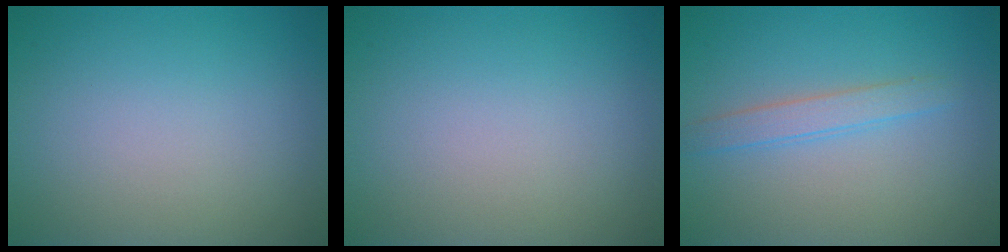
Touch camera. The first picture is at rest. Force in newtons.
{"total": 0.0}
{"total": 1.9, "press": 1.9, "slide": 0.1}